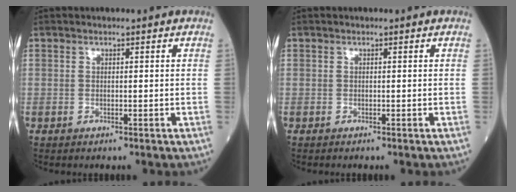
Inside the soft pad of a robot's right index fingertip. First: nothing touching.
{"total": 0.0}